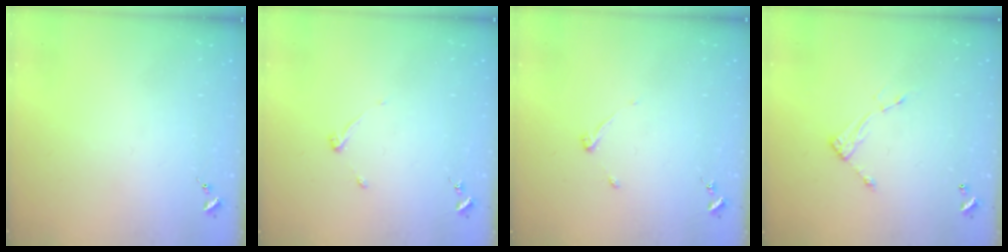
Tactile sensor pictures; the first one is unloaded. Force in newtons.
{"total": 3.3, "press": 3.3, "slide": 0.4}
{"total": 3.3, "press": 3.3, "slide": 0.4}
{"total": 4.7, "press": 4.6, "slide": 0.4}